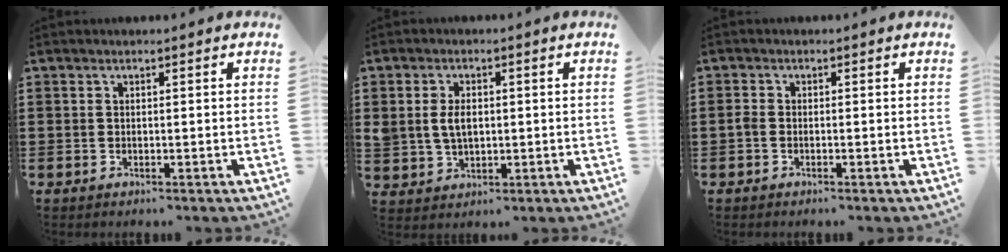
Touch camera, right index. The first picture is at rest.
{"total": 4.1, "force": [0.4, 2.8, 3.0], "torque": [-0.071, 0.009, 0.003]}
{"total": 0.9, "force": [-0.6, 0.5, 0.5], "torque": [-0.020, -0.003, -0.014]}